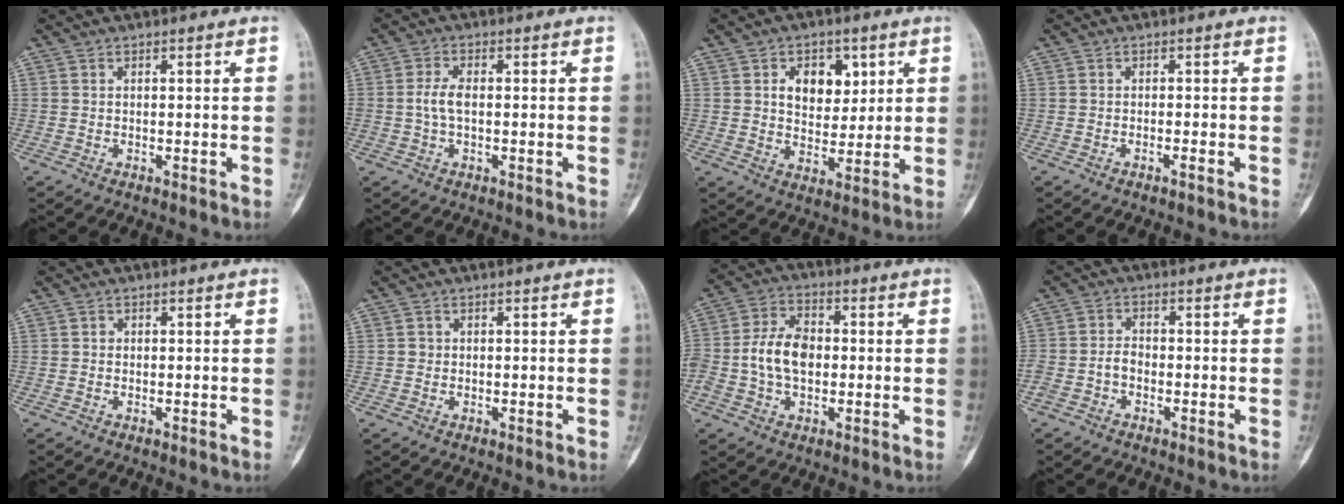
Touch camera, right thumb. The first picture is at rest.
{"total": 3.6, "force": [-0.2, 1.8, 3.1], "torque": [-0.069, 0.007, -0.006]}
{"total": 8.7, "force": [2.9, 6.1, 5.5], "torque": [-0.044, -0.013, 0.048]}
{"total": 0.8, "force": [-0.6, -0.1, 0.6], "torque": [-0.013, 0.003, -0.009]}
{"total": 0.5, "force": [0.0, 0.5, 0.1], "torque": [0.002, 0.002, -0.001]}
{"total": 0.8, "force": [0.0, 0.8, 0.1], "torque": [0.004, 0.003, 0.001]}
{"total": 9.9, "force": [-0.7, 6.7, 7.2], "torque": [-0.127, 0.026, -0.019]}
{"total": 3.3, "force": [-1.3, 2.3, 2.0], "torque": [-0.038, 0.013, -0.027]}